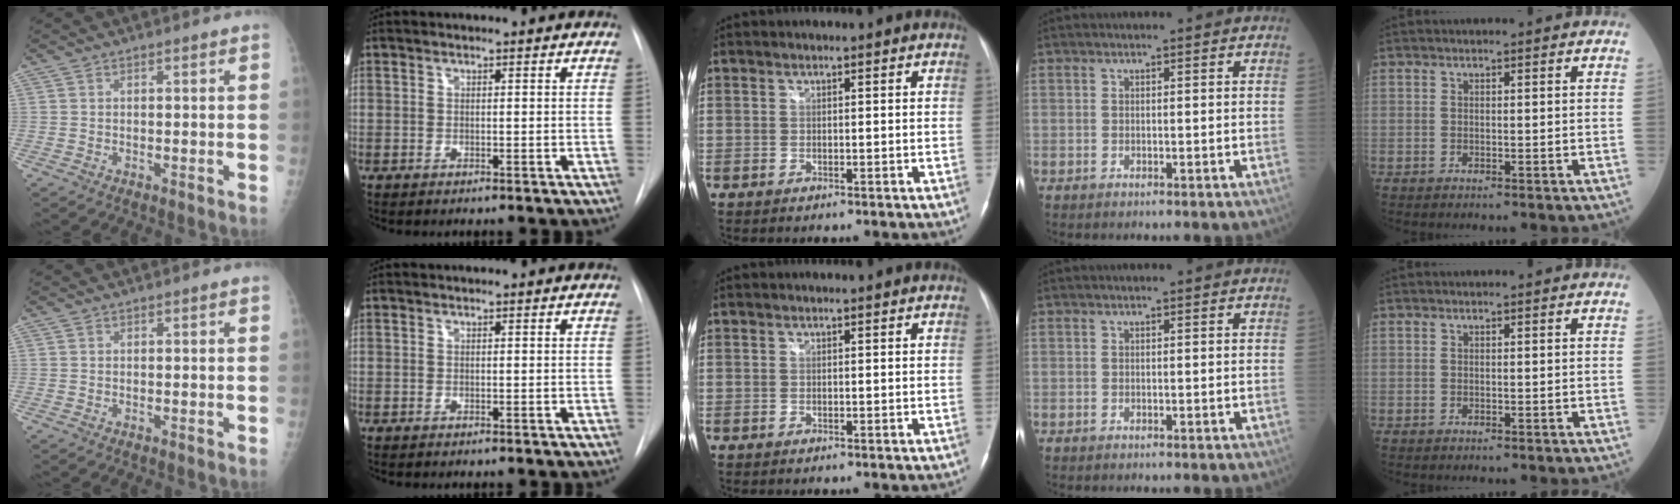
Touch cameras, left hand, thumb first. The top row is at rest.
{}